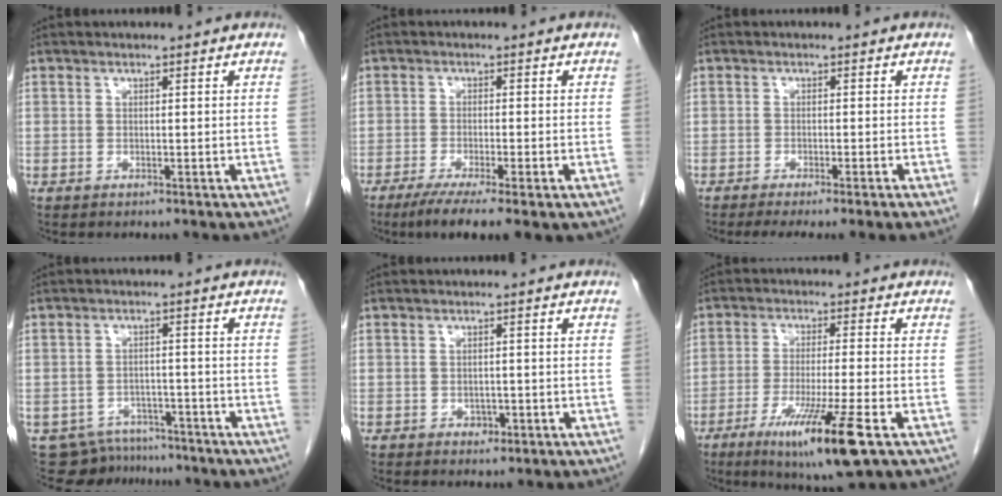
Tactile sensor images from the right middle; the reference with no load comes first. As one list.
[{"total": 8.3, "force": [-5.3, 0.7, 6.4], "torque": [-0.101, -0.023, -0.082]}, {"total": 6.2, "force": [-4.7, -0.9, 3.9], "torque": [-0.042, -0.012, -0.070]}, {"total": 7.7, "force": [-6.9, 3.5, 0.2], "torque": [0.001, 0.009, -0.091]}, {"total": 1.3, "force": [-0.5, 0.9, 0.7], "torque": [-0.012, 0.001, -0.003]}, {"total": 11.8, "force": [-5.8, -0.3, 10.3], "torque": [-0.187, -0.038, -0.093]}]